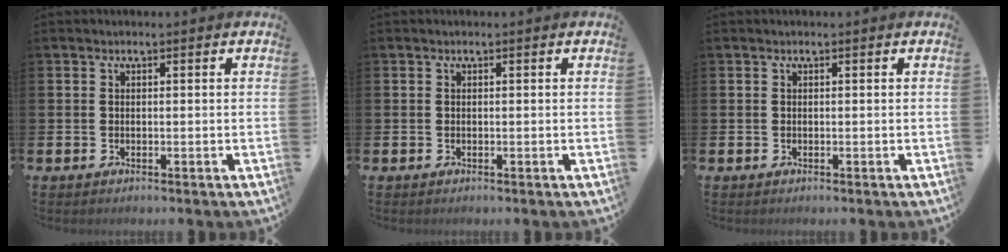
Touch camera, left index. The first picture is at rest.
{"total": 0.0}
{"total": 0.0}